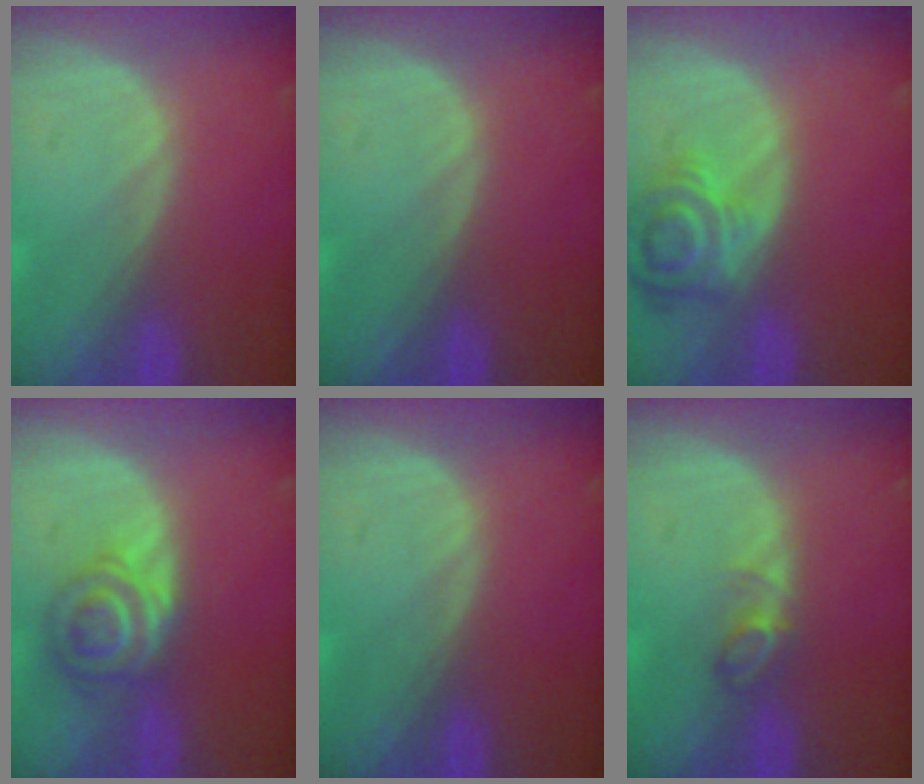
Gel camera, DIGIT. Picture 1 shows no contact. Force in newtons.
{"total": 0.0}
{"total": 7.2, "press": 6.5, "slide": 3.0}
{"total": 6.3, "press": 5.6, "slide": 2.7}
{"total": 0.0}
{"total": 2.4, "press": 2.4, "slide": 0.4}